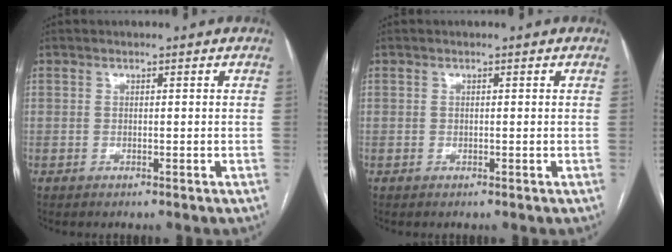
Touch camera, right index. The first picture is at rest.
{"total": 0.0}